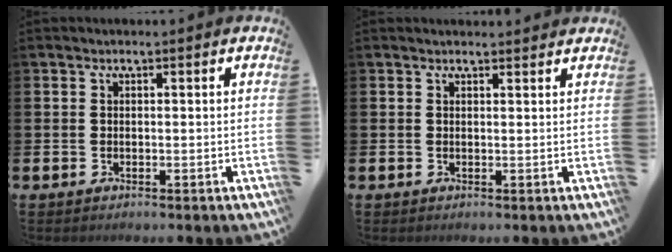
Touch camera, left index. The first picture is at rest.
{"total": 0.9, "force": [0.8, 0.2, 0.1], "torque": [0.007, -0.001, 0.014]}